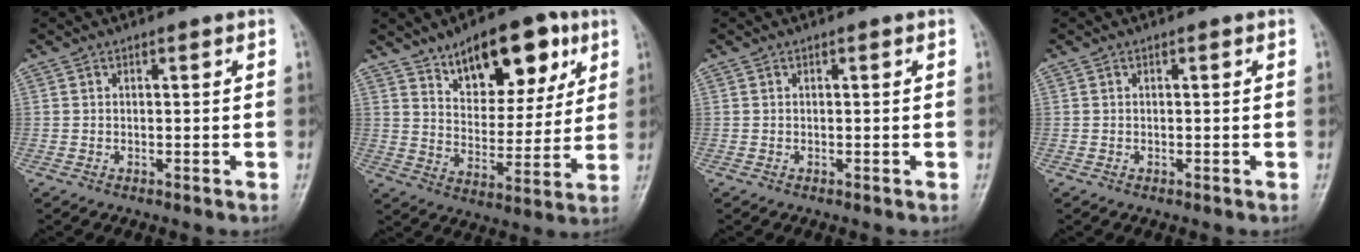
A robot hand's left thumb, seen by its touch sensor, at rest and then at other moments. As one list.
[{"total": 16.6, "force": [9.1, 8.5, 11.0], "torque": [-0.109, -0.039, 0.143]}, {"total": 0.0}, {"total": 0.0}]